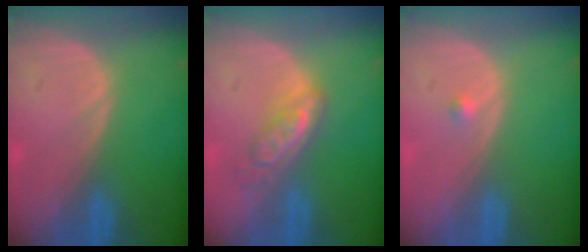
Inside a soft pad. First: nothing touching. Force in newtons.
{"total": 5.3, "press": 4.6, "slide": 2.7}
{"total": 0.8, "press": 0.6, "slide": 0.4}